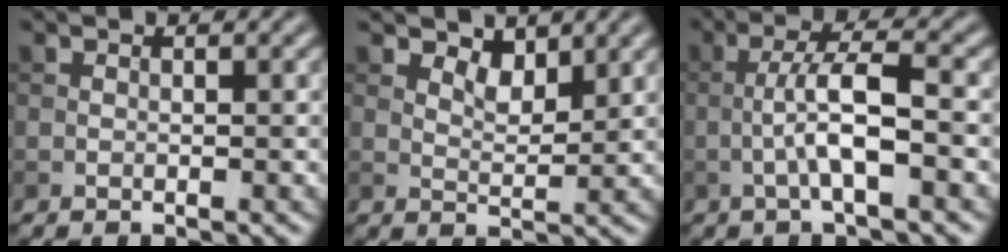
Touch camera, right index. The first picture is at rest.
{"total": 2.3, "force": [1.7, 0.9, 1.2], "torque": [-0.025, -0.005, 0.029]}
{"total": 4.6, "force": [-1.2, 0.7, 4.4], "torque": [-0.081, 0.015, -0.028]}